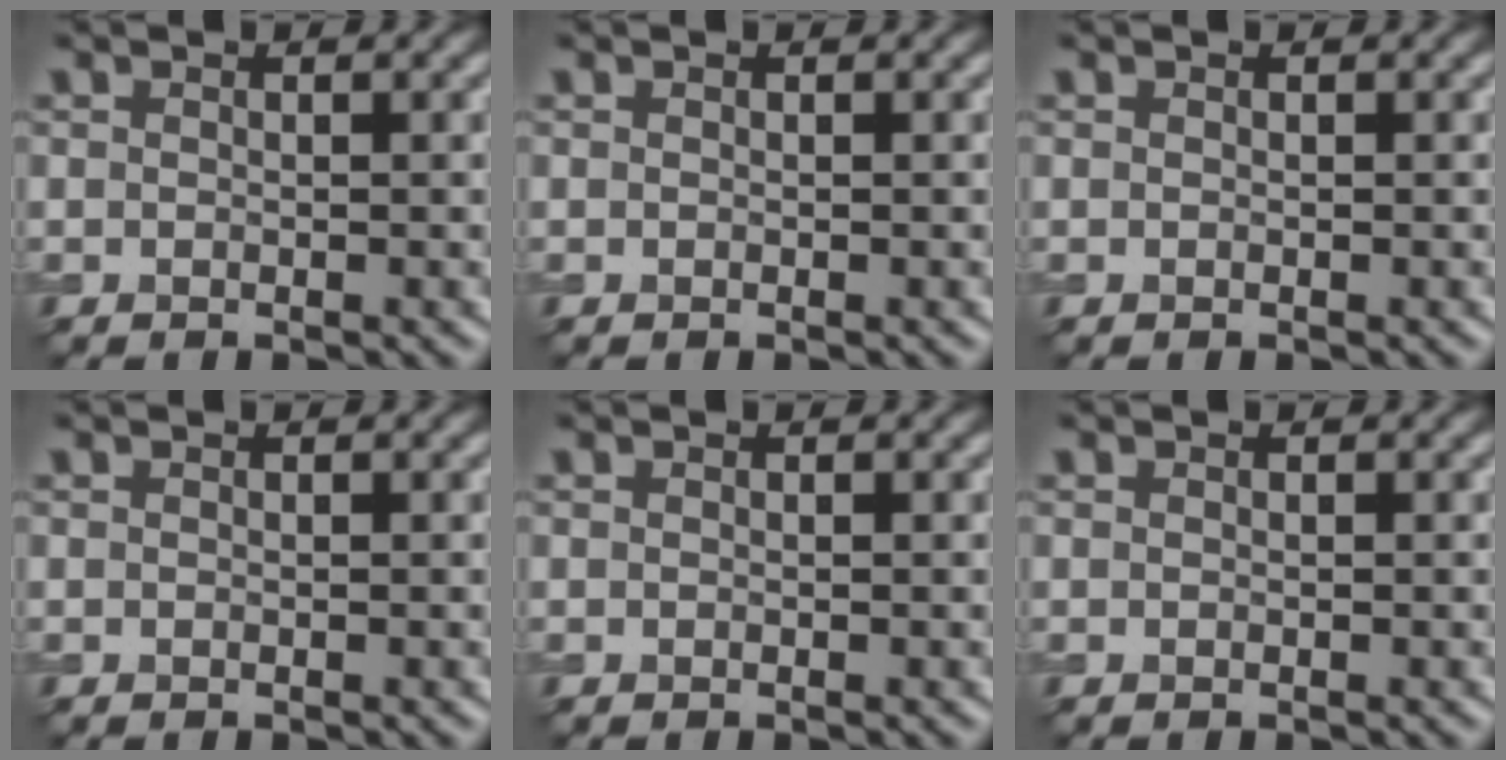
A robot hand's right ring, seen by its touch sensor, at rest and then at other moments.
{"total": 0.0}
{"total": 0.0}
{"total": 0.0}
{"total": 0.0}
{"total": 0.0}